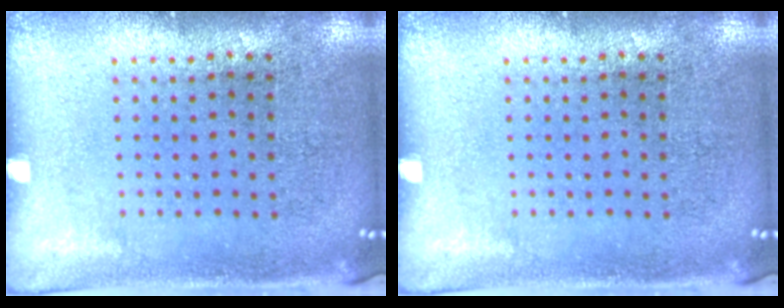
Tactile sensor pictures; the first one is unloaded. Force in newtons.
{"total": 0.0}